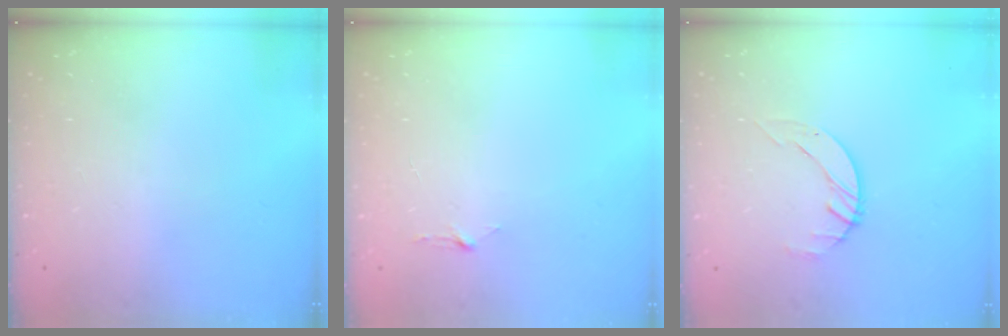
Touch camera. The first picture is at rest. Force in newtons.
{"total": 2.9, "press": 2.9, "slide": 0.3}
{"total": 1.4, "press": 1.4, "slide": 0.2}